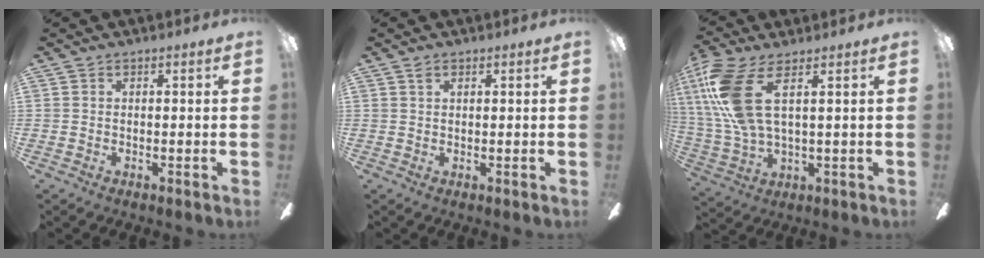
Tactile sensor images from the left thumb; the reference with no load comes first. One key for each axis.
{"total": 1.4, "fx": 0.9, "fy": 0.8, "fz": 0.8, "tx": -0.017, "ty": 0.002, "tz": 0.016}
{"total": 16.0, "fx": 5.5, "fy": 6.5, "fz": 13.6, "tx": -0.310, "ty": -0.016, "tz": 0.095}